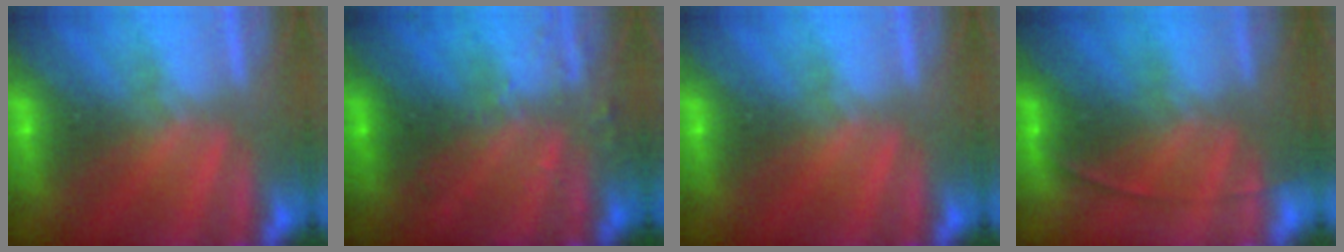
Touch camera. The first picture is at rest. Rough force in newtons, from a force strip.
{"total": 2.9}
{"total": 0.0}
{"total": 1.8}